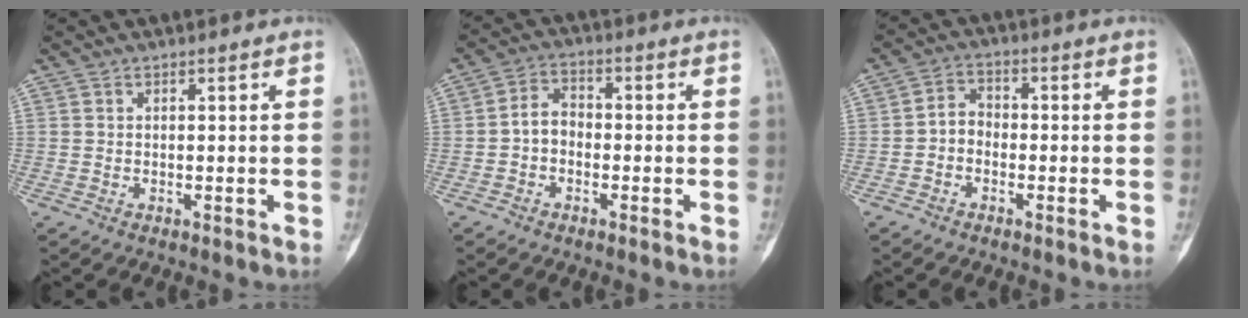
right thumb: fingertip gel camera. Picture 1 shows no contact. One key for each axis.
{"total": 4.9, "fx": -1.1, "fy": 3.7, "fz": 3.0, "tx": -0.039, "ty": 0.020, "tz": -0.031}
{"total": 4.6, "fx": -1.4, "fy": 3.6, "fz": 2.6, "tx": -0.028, "ty": 0.022, "tz": -0.038}